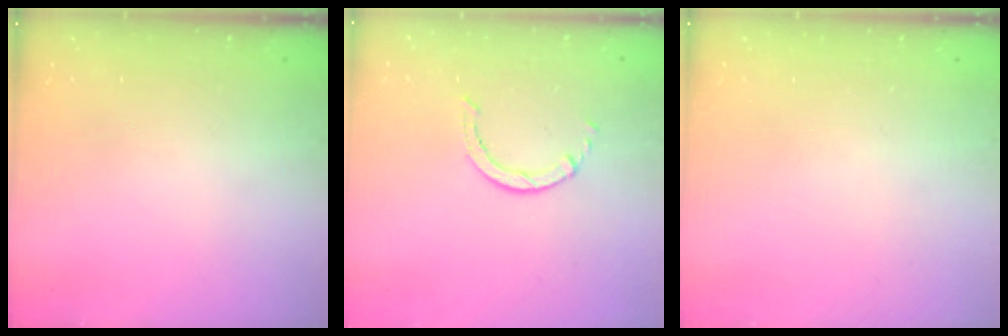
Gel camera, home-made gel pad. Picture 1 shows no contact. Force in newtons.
{"total": 0.8, "press": 0.7, "slide": 0.2}
{"total": 0.0}